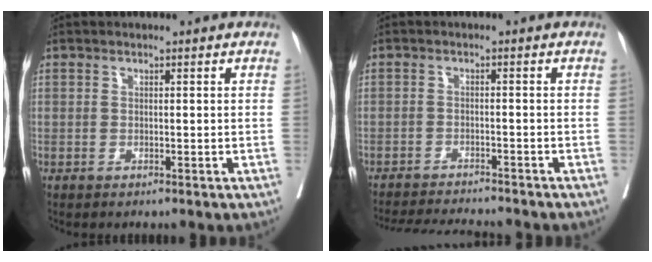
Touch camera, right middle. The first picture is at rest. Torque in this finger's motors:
{"motor_torque": [0.10, -0.17, 0.06, 0.03]}